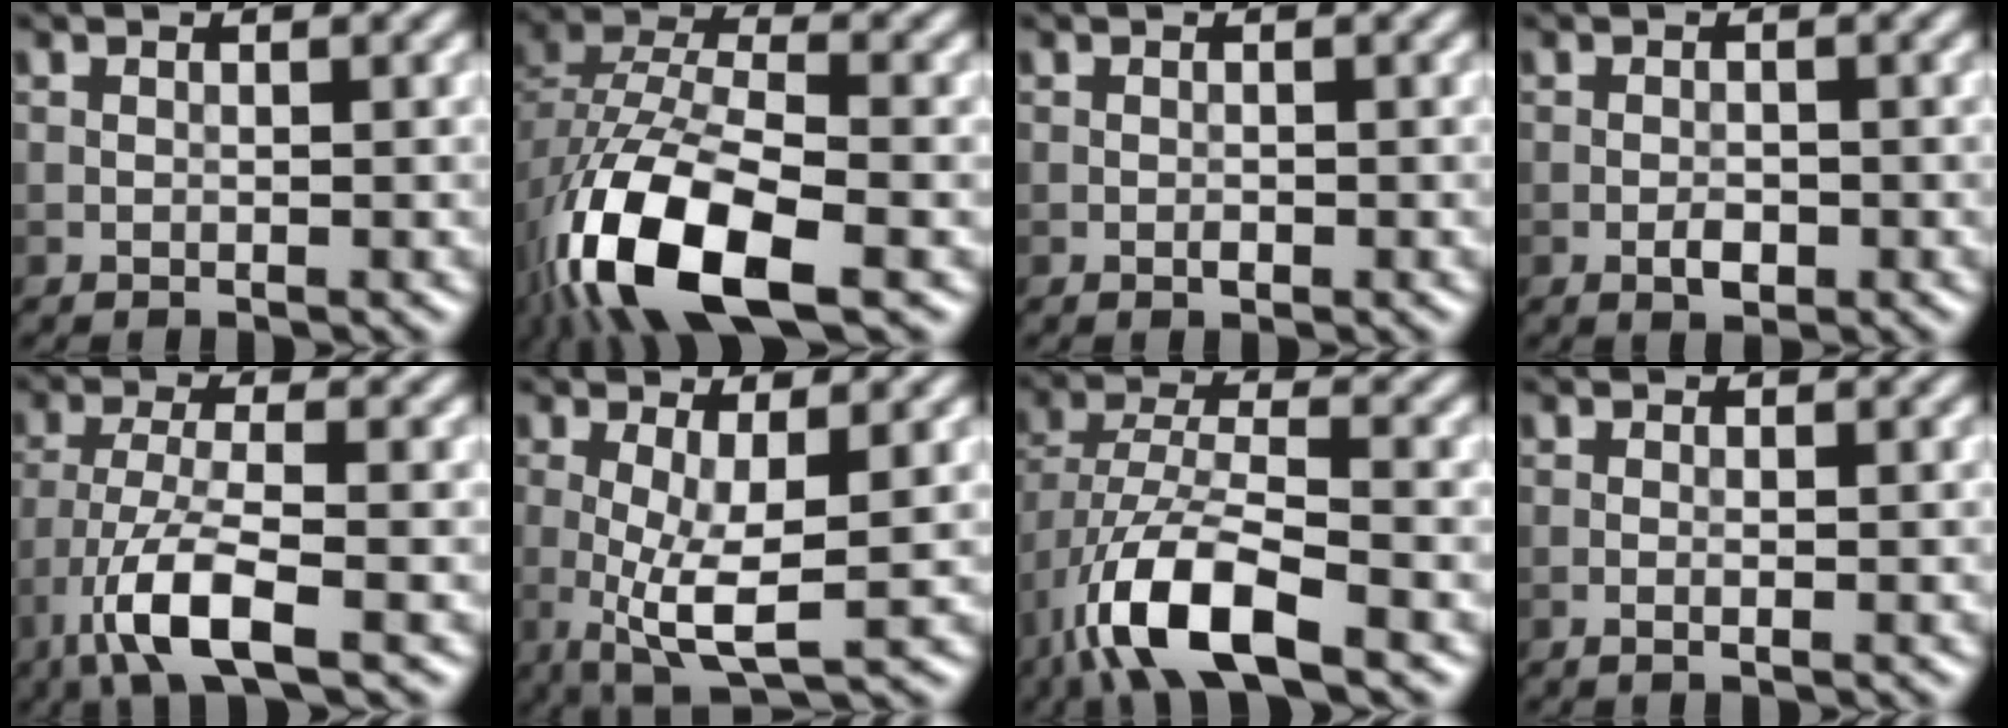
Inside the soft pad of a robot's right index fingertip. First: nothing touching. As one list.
[{"total": 12.6, "force": [-6.2, 5.6, 9.4], "torque": [-0.193, -0.015, -0.119]}, {"total": 0.6, "force": [-0.3, 0.3, 0.4], "torque": [-0.005, 0.001, -0.004]}, {"total": 1.5, "force": [-0.6, 0.8, 1.1], "torque": [-0.018, 0.000, -0.012]}, {"total": 6.2, "force": [-3.4, 1.5, 4.9], "torque": [-0.099, -0.004, -0.073]}, {"total": 5.3, "force": [-0.4, 1.4, 5.1], "torque": [-0.098, -0.011, -0.006]}, {"total": 8.8, "force": [-4.9, 3.0, 6.7], "torque": [-0.130, 0.002, -0.099]}, {"total": 0.7, "force": [-0.2, 0.1, 0.6], "torque": [-0.012, -0.003, -0.005]}]